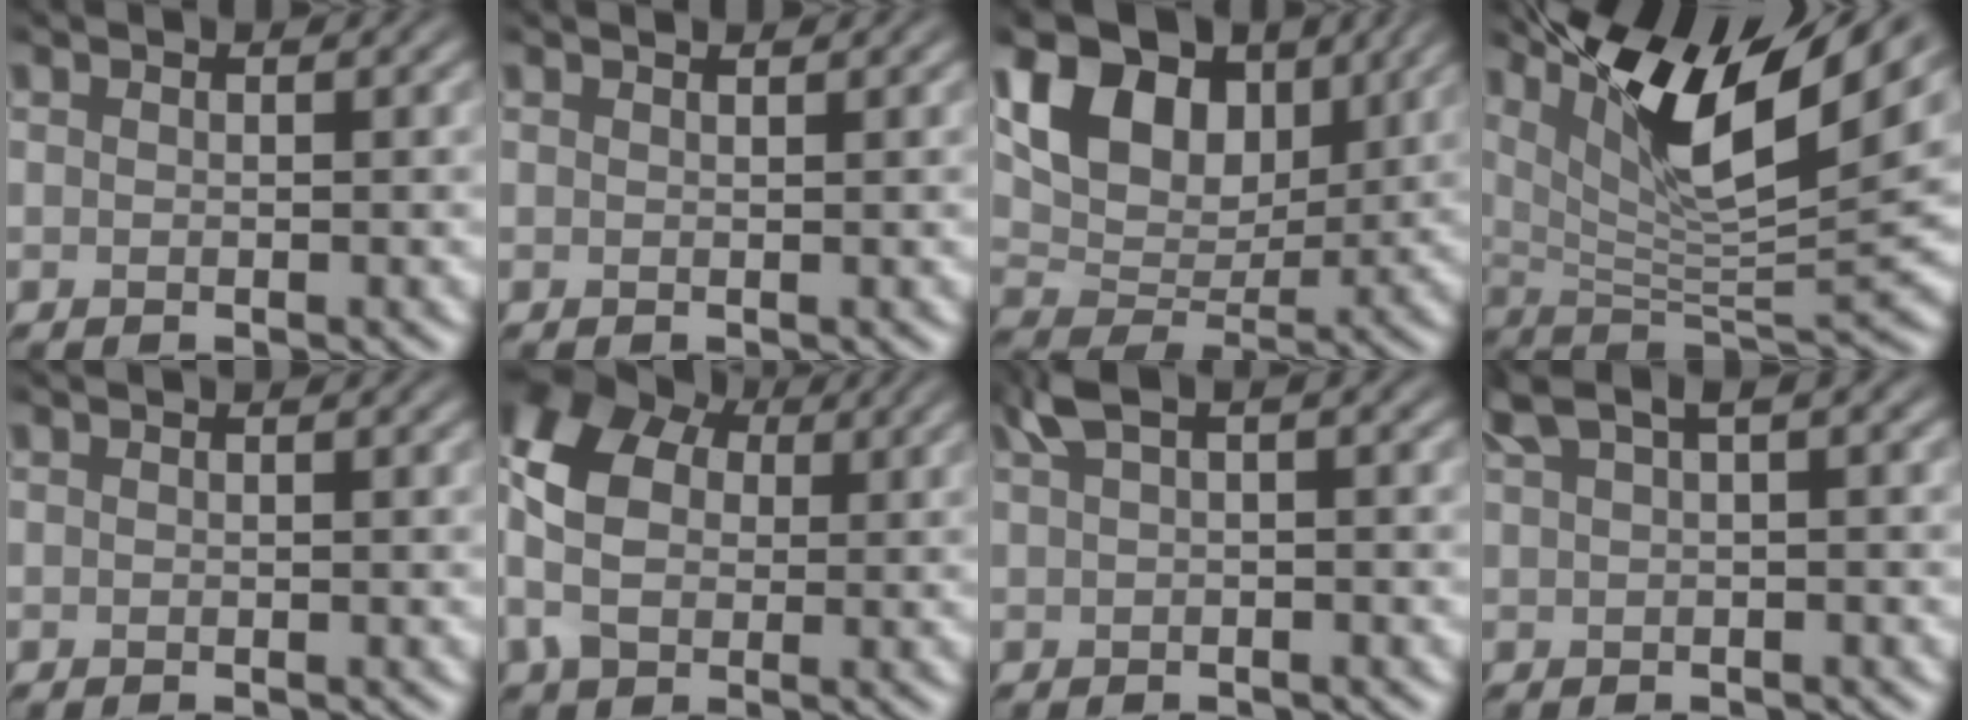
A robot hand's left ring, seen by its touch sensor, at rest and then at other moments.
{"total": 0.7, "force": [0.6, 0.0, 0.2], "torque": [-0.005, -0.002, 0.008]}
{"total": 10.1, "force": [4.7, 6.4, 6.2], "torque": [-0.115, 0.005, 0.075]}
{"total": 10.9, "force": [6.2, 2.7, 8.5], "torque": [-0.145, -0.003, 0.117]}
{"total": 0.0}
{"total": 8.2, "force": [0.8, 6.2, 5.2], "torque": [-0.124, 0.004, 0.011]}
{"total": 2.9, "force": [1.2, 0.8, 2.6], "torque": [-0.048, 0.013, 0.020]}
{"total": 3.9, "force": [1.9, 1.0, 3.2], "torque": [-0.058, 0.022, 0.038]}